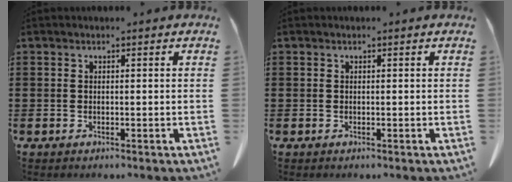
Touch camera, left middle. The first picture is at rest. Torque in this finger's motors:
{"motor_torque": [-0.01, 0.02, 0.00, 0.00]}